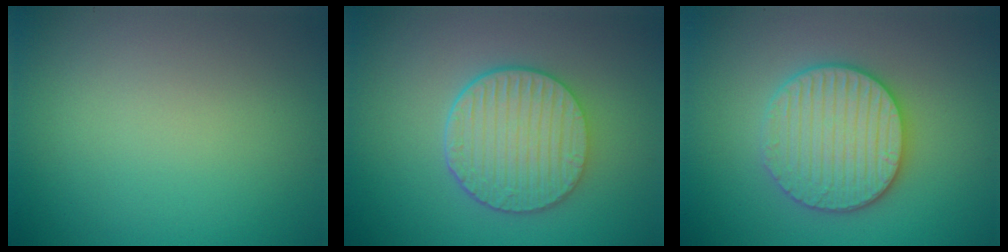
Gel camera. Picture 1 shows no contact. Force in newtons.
{"total": 6.3, "press": 4.7, "slide": 4.1}
{"total": 5.2, "press": 5.1, "slide": 1.1}